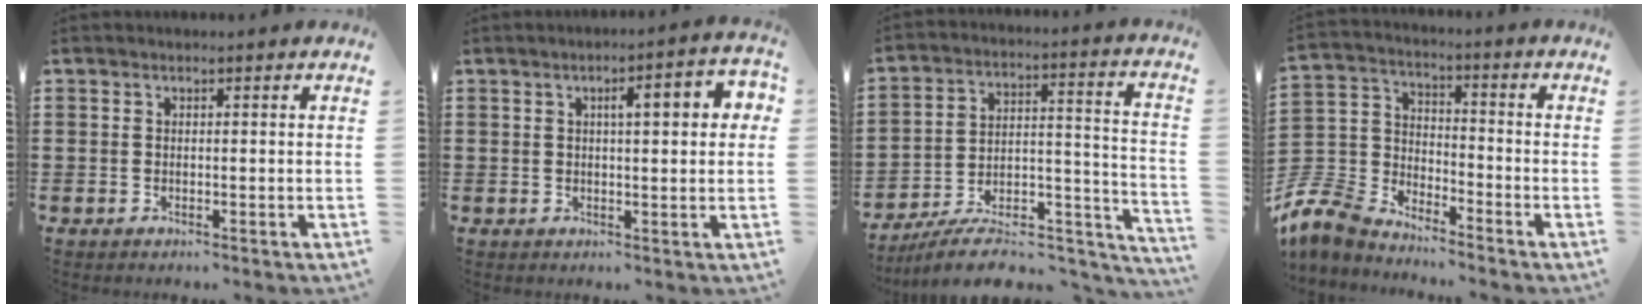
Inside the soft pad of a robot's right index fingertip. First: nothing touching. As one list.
[{"total": 4.7, "force": [1.1, 1.1, 4.5], "torque": [-0.062, -0.001, 0.009]}, {"total": 9.4, "force": [-8.0, 2.5, 4.1], "torque": [-0.053, 0.021, -0.150]}, {"total": 7.4, "force": [-6.8, 2.7, 1.4], "torque": [-0.068, 0.000, -0.146]}]